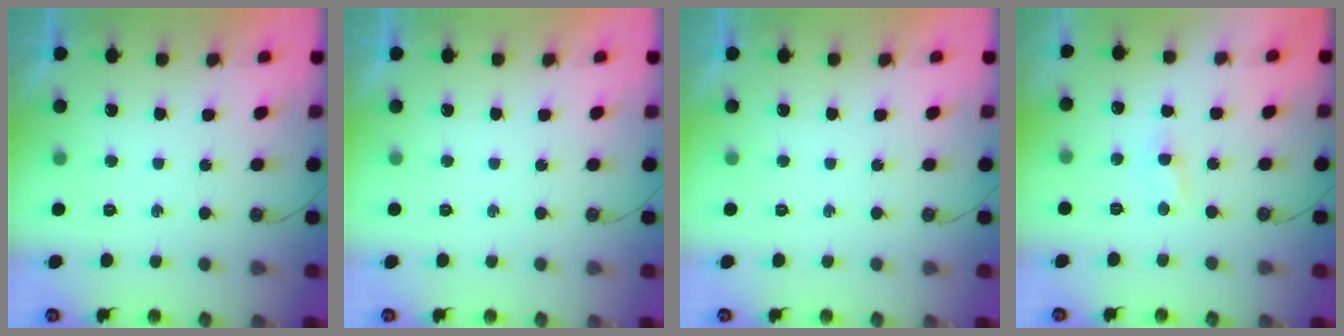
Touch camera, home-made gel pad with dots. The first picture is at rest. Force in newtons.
{"total": 0.0}
{"total": 0.0}
{"total": 6.8, "press": 1.7, "slide": 6.6}